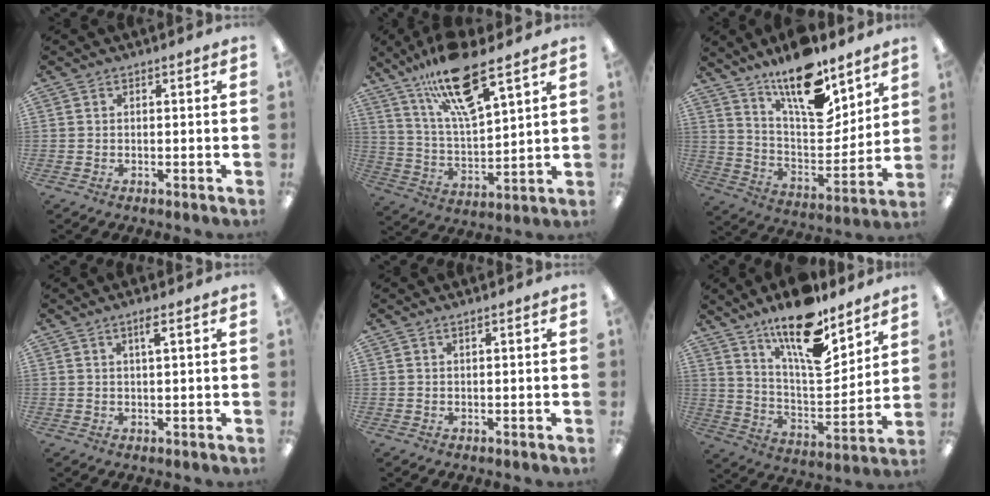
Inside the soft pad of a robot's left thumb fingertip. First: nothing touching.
{"total": 17.0, "force": [11.8, 4.5, 11.4], "torque": [-0.205, -0.055, 0.197]}
{"total": 17.1, "force": [12.9, 6.2, 9.3], "torque": [-0.156, -0.092, 0.222]}
{"total": 2.7, "force": [1.7, 0.2, 2.1], "torque": [-0.037, -0.001, 0.026]}
{"total": 0.9, "force": [0.6, 0.0, 0.6], "torque": [-0.012, 0.000, 0.010]}
{"total": 17.9, "force": [12.8, 6.0, 11.0], "torque": [-0.187, -0.085, 0.218]}